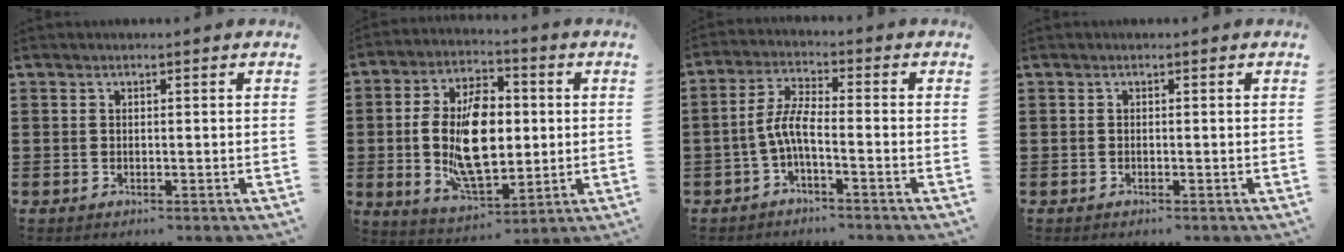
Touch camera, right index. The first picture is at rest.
{"total": 12.7, "force": [0.0, 6.8, 10.7], "torque": [-0.198, -0.002, -0.002]}
{"total": 4.7, "force": [-1.9, 0.4, 4.3], "torque": [-0.101, -0.005, -0.043]}
{"total": 0.0}